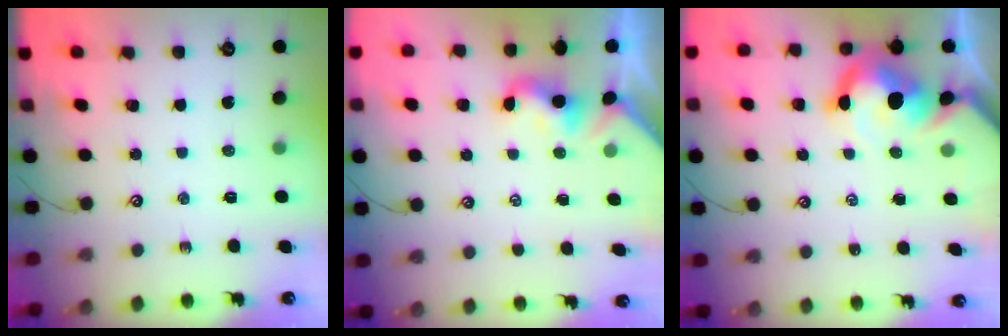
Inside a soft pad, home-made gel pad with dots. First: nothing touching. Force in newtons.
{"total": 2.1, "press": 2.1, "slide": 0.5}
{"total": 9.1, "press": 9.0, "slide": 1.2}